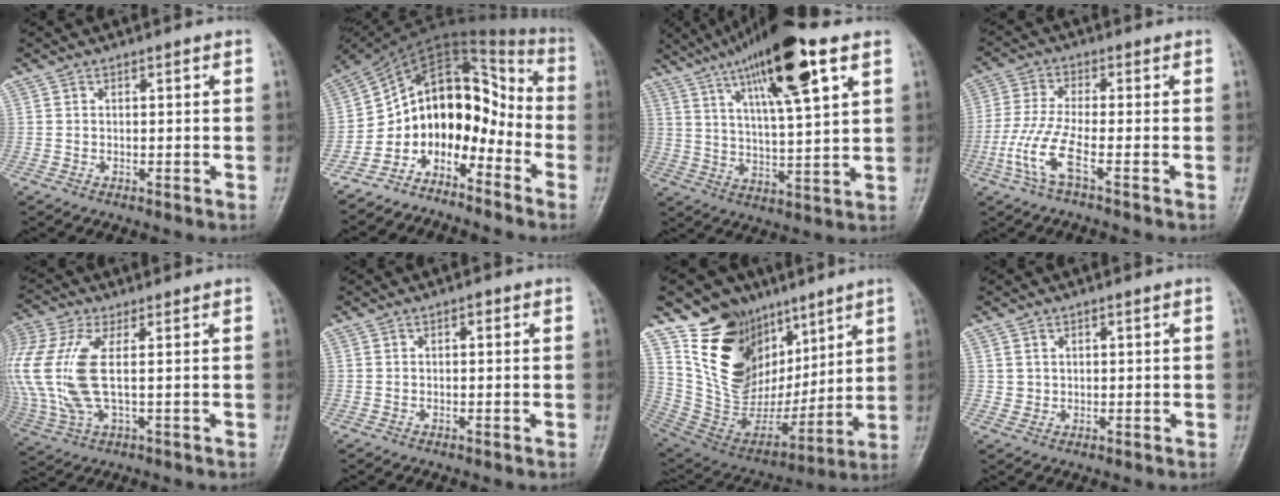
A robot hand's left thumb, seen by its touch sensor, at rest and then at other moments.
{"total": 13.9, "force": [-6.8, 9.0, 8.0], "torque": [-0.088, 0.125, -0.135]}
{"total": 18.9, "force": [10.1, 3.8, 15.4], "torque": [-0.254, -0.019, 0.176]}
{"total": 7.1, "force": [-3.0, 1.0, 6.4], "torque": [-0.167, 0.011, -0.066]}
{"total": 15.8, "force": [1.9, 6.8, 14.1], "torque": [-0.371, 0.000, 0.041]}
{"total": 0.7, "force": [0.3, 0.4, 0.5], "torque": [-0.004, 0.002, 0.002]}
{"total": 21.0, "force": [11.7, 14.7, 9.4], "torque": [-0.104, -0.050, 0.233]}
{"total": 1.7, "force": [1.0, 1.4, 0.2], "torque": [0.014, -0.006, 0.014]}